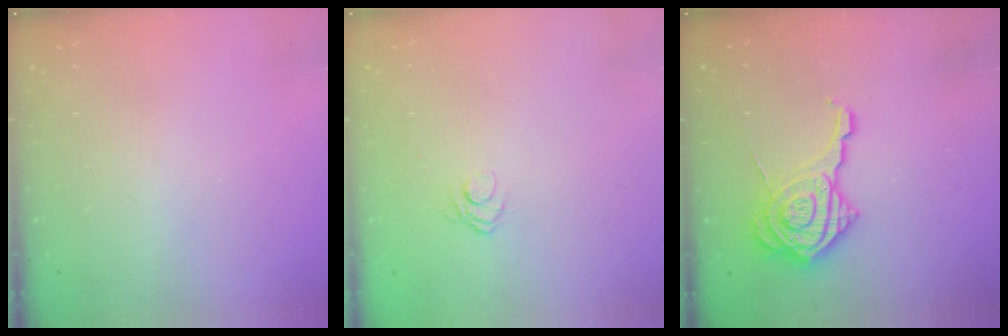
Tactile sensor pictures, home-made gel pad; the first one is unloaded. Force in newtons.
{"total": 3.7, "press": 3.6, "slide": 1.2}
{"total": 13.9, "press": 13.8, "slide": 1.7}